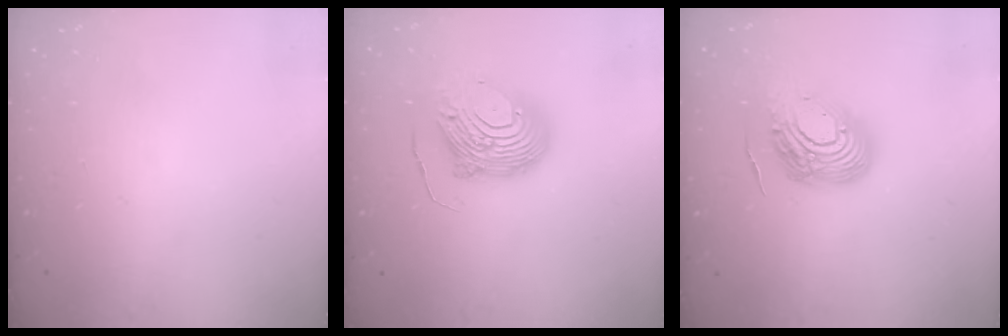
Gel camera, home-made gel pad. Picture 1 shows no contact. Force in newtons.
{"total": 13.5, "press": 13.4, "slide": 1.4}
{"total": 15.0, "press": 14.9, "slide": 1.5}